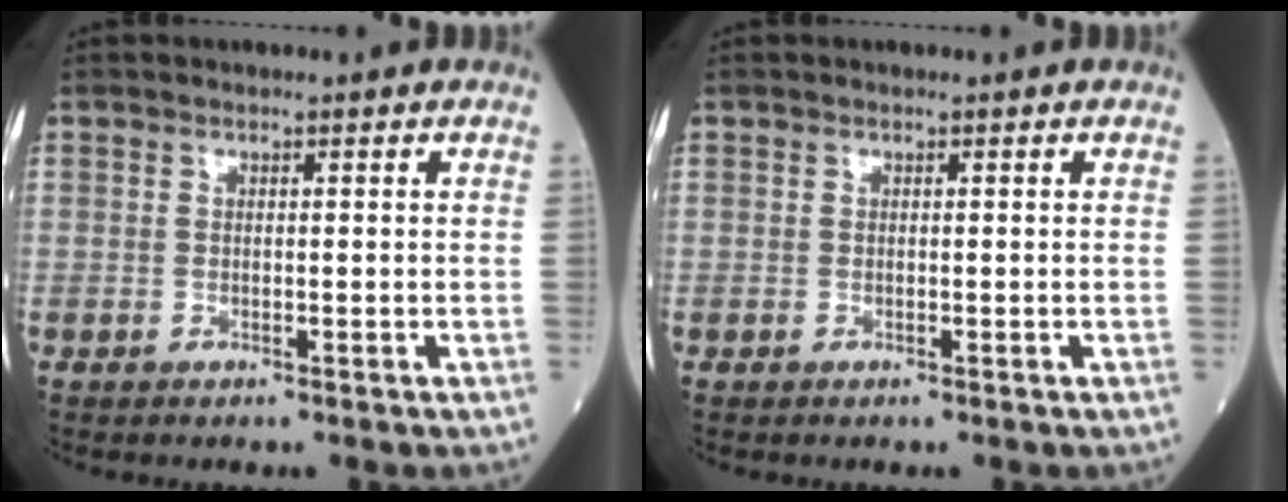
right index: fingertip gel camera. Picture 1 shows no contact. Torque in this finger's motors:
{"motor_torque": [0.00, 0.00, 0.00, -0.01]}